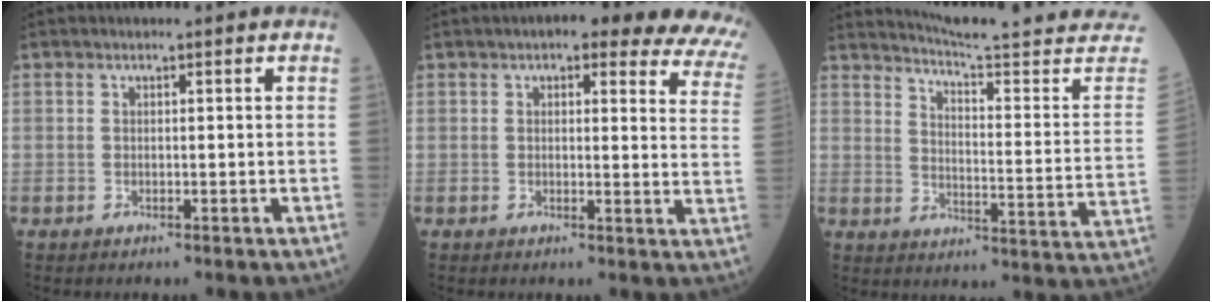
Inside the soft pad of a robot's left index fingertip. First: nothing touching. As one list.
[{"total": 17.9, "force": [15.2, 3.6, 8.8], "torque": [-0.088, -0.021, 0.146]}, {"total": 21.2, "force": [20.1, -2.0, 6.4], "torque": [-0.098, -0.119, 0.246]}]